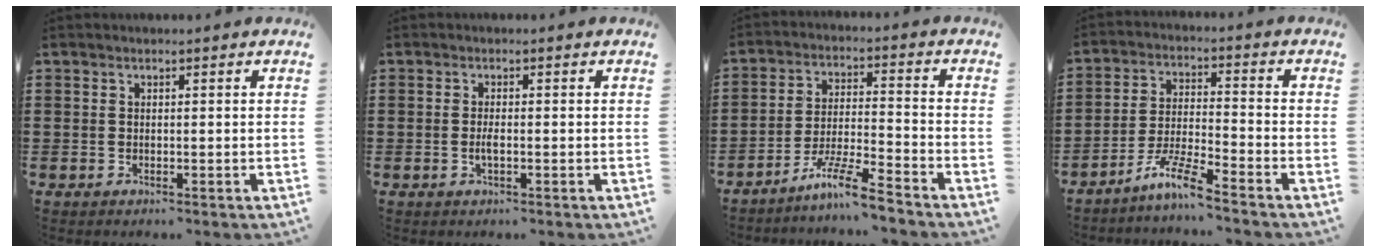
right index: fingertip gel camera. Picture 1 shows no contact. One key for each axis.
{"total": 1.6, "fx": -0.4, "fy": 0.3, "fz": 1.5, "tx": -0.036, "ty": -0.003, "tz": -0.009}
{"total": 7.9, "fx": -6.5, "fy": -0.1, "fz": 4.4, "tx": -0.100, "ty": -0.009, "tz": -0.129}
{"total": 7.3, "fx": -6.0, "fy": 0.0, "fz": 4.2, "tx": -0.096, "ty": -0.009, "tz": -0.119}